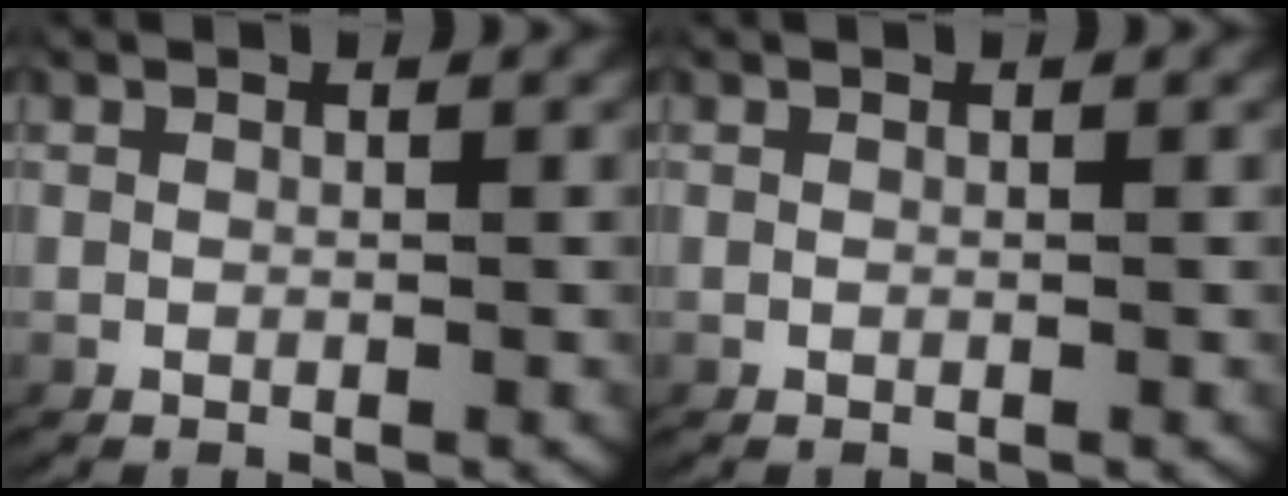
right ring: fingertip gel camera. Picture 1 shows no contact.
{"total": 0.0}